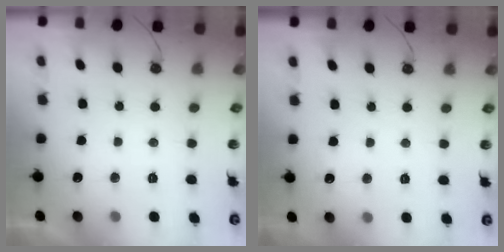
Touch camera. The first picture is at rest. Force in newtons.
{"total": 2.9, "press": 2.9, "slide": 0.3}